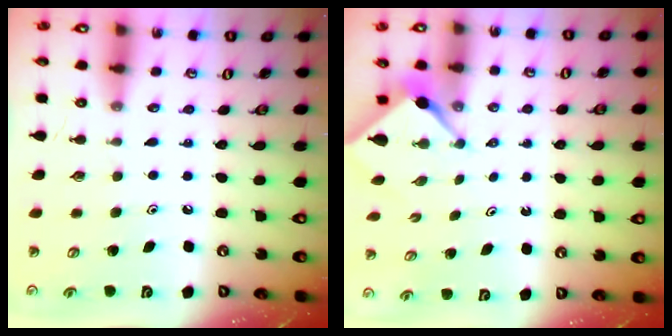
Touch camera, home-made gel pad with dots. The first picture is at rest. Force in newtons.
{"total": 2.5, "press": 2.5, "slide": 0.3}